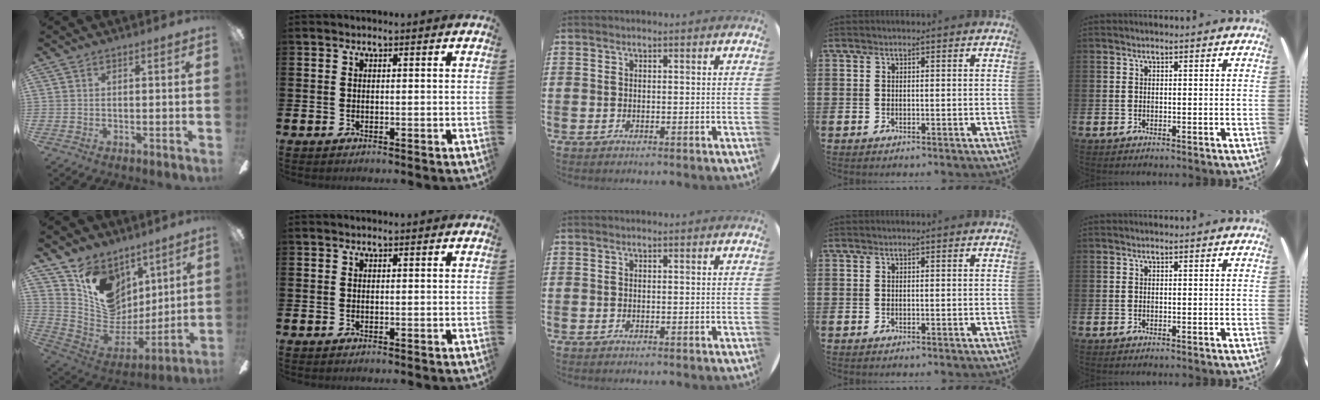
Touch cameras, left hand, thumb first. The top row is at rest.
{"thumb": {"total": 15.8, "force": [7.5, 12.3, 6.6], "torque": [-0.116, -0.038, 0.154]}}